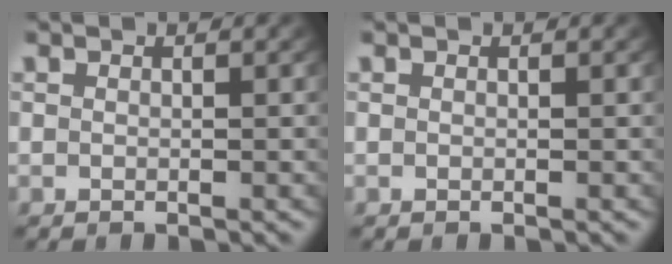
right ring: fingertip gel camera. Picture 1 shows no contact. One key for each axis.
{"total": 0.0}